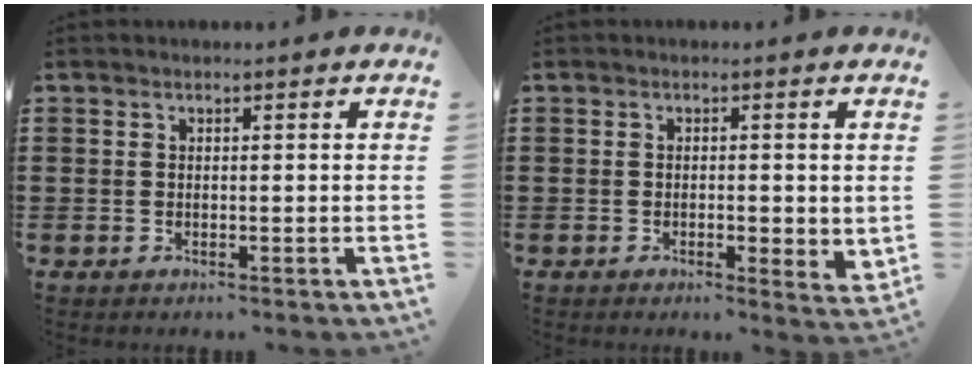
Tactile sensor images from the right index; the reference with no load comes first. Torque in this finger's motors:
{"motor_torque": [0.02, 0.09, 0.21, 0.01]}